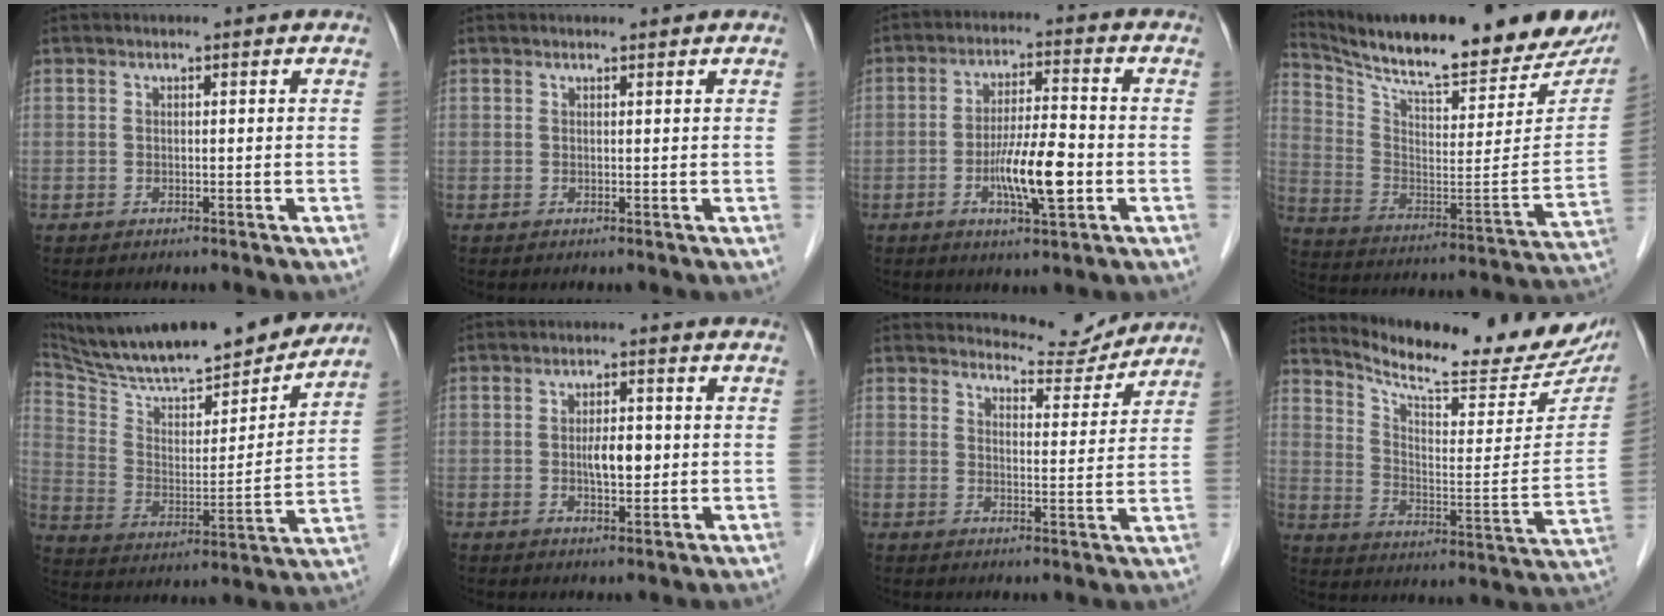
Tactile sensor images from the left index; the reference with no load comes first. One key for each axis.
{"total": 0.6, "fx": 0.6, "fy": 0.0, "fz": 0.1, "tx": -0.008, "ty": 0.001, "tz": 0.010}
{"total": 8.8, "fx": -2.5, "fy": 1.4, "fz": 8.3, "tx": -0.156, "ty": -0.004, "tz": -0.044}
{"total": 28.5, "fx": 24.4, "fy": 4.1, "fz": 14.1, "tx": -0.240, "ty": -0.062, "tz": 0.343}
{"total": 24.6, "fx": 21.9, "fy": 3.8, "fz": 10.5, "tx": -0.185, "ty": -0.012, "tz": 0.332}
{"total": 4.4, "fx": -0.2, "fy": 1.7, "fz": 4.1, "tx": -0.070, "ty": -0.001, "tz": -0.001}
{"total": 7.0, "fx": 7.0, "fy": 1.1, "fz": -0.3, "tx": 0.001, "ty": -0.012, "tz": 0.093}
{"total": 21.1, "fx": 19.6, "fy": 2.7, "fz": 7.4, "tx": -0.121, "ty": -0.069, "tz": 0.262}